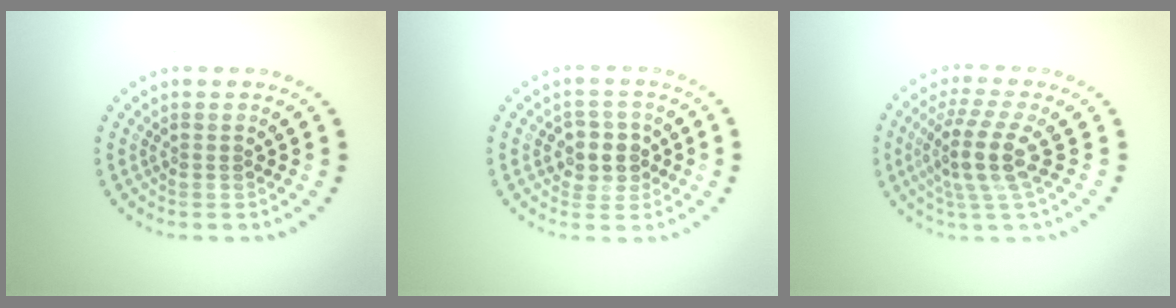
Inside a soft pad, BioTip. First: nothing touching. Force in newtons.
{"total": 2.8, "press": 2.7, "slide": 0.9}
{"total": 4.3, "press": 3.3, "slide": 2.8}